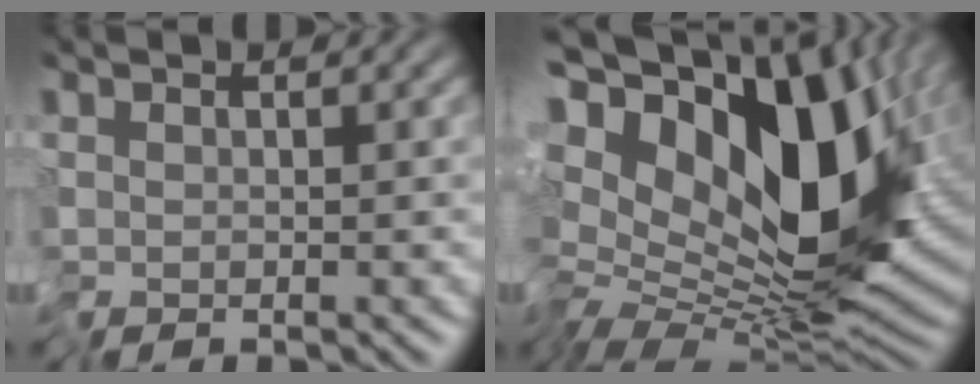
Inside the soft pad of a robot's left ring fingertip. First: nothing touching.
{"total": 15.9, "force": [3.0, 9.0, 12.7], "torque": [-0.233, 0.005, 0.062]}